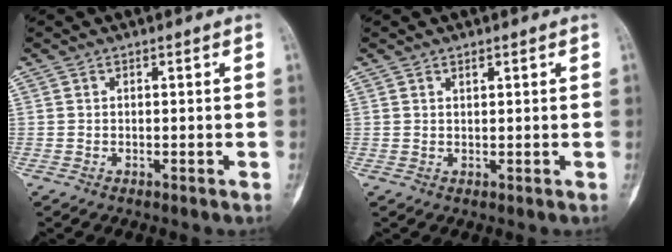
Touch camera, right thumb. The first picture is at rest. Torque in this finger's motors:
{"motor_torque": [-0.09, -0.04, -0.16, 0.16, 0.02]}